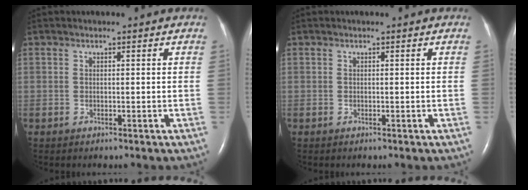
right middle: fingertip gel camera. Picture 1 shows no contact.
{"total": 0.0}